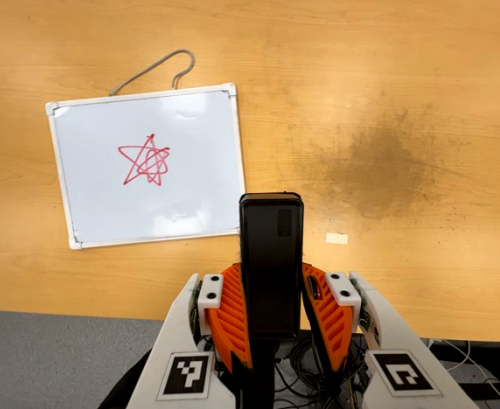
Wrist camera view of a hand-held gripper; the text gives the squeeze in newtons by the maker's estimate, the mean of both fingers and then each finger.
{"total": 4.5, "left": 3.1, "right": 5.8}